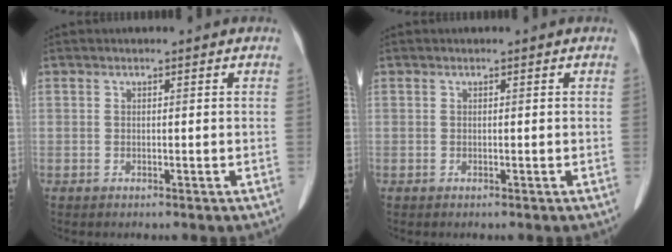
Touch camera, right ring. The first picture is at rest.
{"total": 0.0}